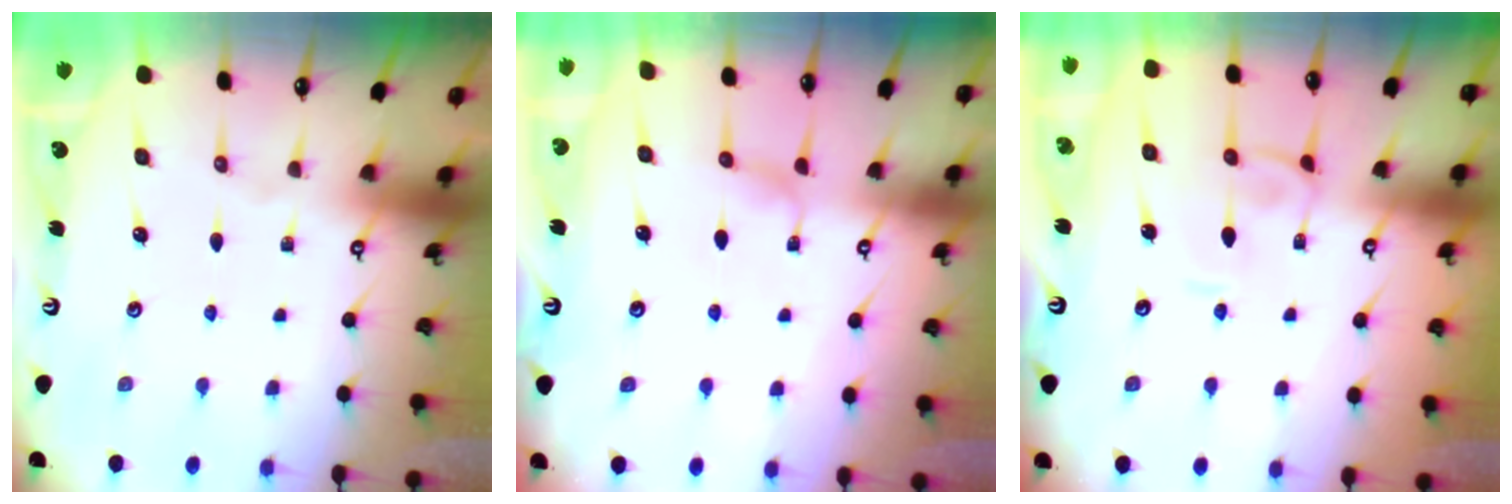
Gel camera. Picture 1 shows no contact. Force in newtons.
{"total": 1.2, "press": 1.2, "slide": 0.4}
{"total": 2.1, "press": 2.0, "slide": 0.4}